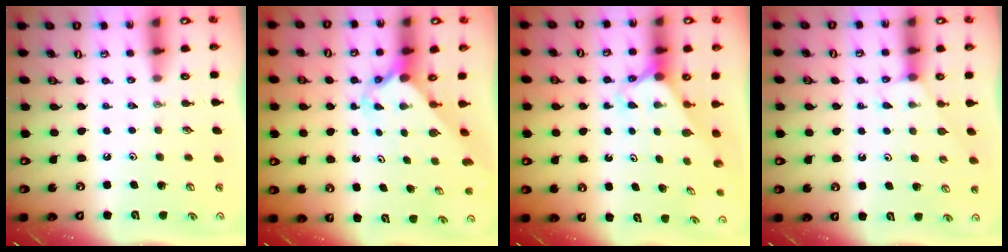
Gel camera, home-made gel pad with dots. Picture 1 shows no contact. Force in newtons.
{"total": 2.5, "press": 2.5, "slide": 0.2}
{"total": 2.2, "press": 2.2, "slide": 0.2}
{"total": 6.1, "press": 6.1, "slide": 0.5}